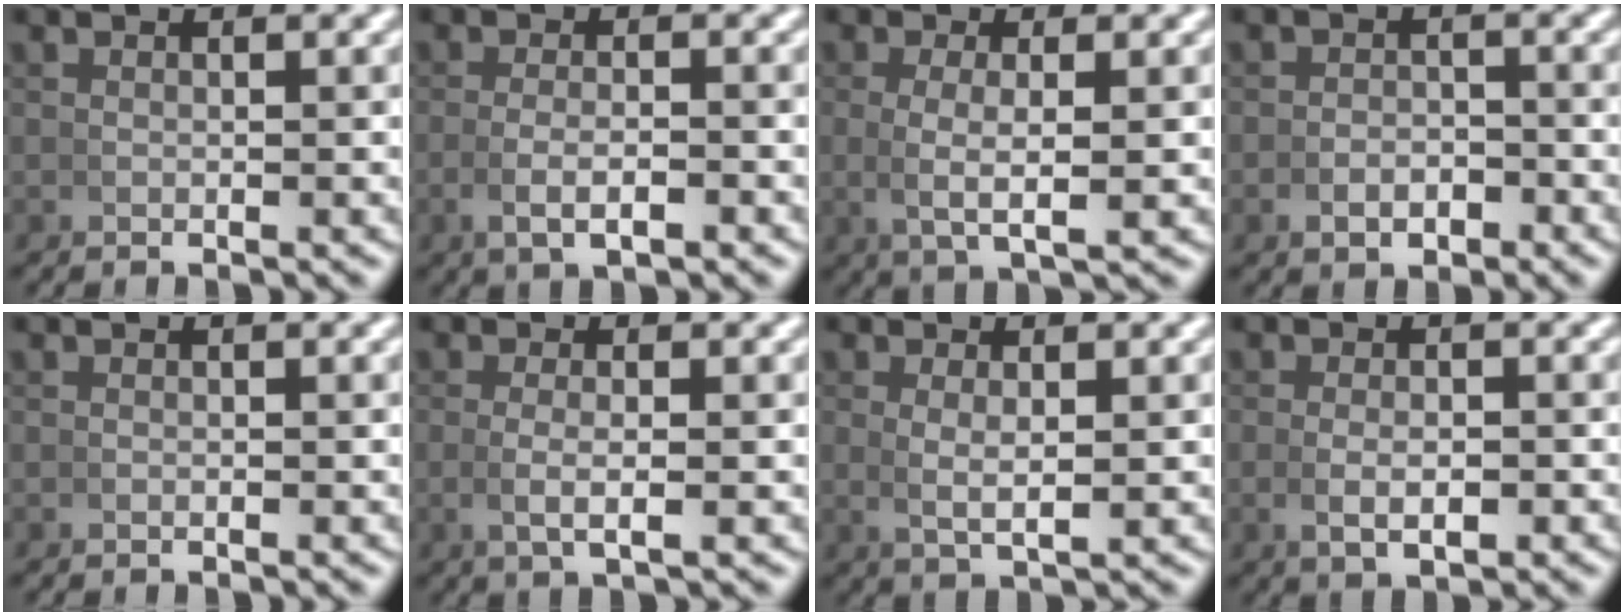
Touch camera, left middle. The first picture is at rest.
{"total": 2.6, "force": [-1.1, 0.9, 2.1], "torque": [-0.046, -0.005, -0.015]}
{"total": 3.4, "force": [0.4, 0.8, 3.3], "torque": [-0.066, -0.007, 0.015]}
{"total": 2.0, "force": [-1.3, 1.2, 0.8], "torque": [-0.006, -0.001, -0.024]}
{"total": 0.0}
{"total": 2.1, "force": [-0.3, 0.4, 2.0], "torque": [-0.046, -0.008, 0.001]}
{"total": 2.4, "force": [0.5, 0.7, 2.2], "torque": [-0.044, -0.009, 0.018]}
{"total": 2.3, "force": [-0.5, 1.0, 2.0], "torque": [-0.039, -0.006, -0.002]}